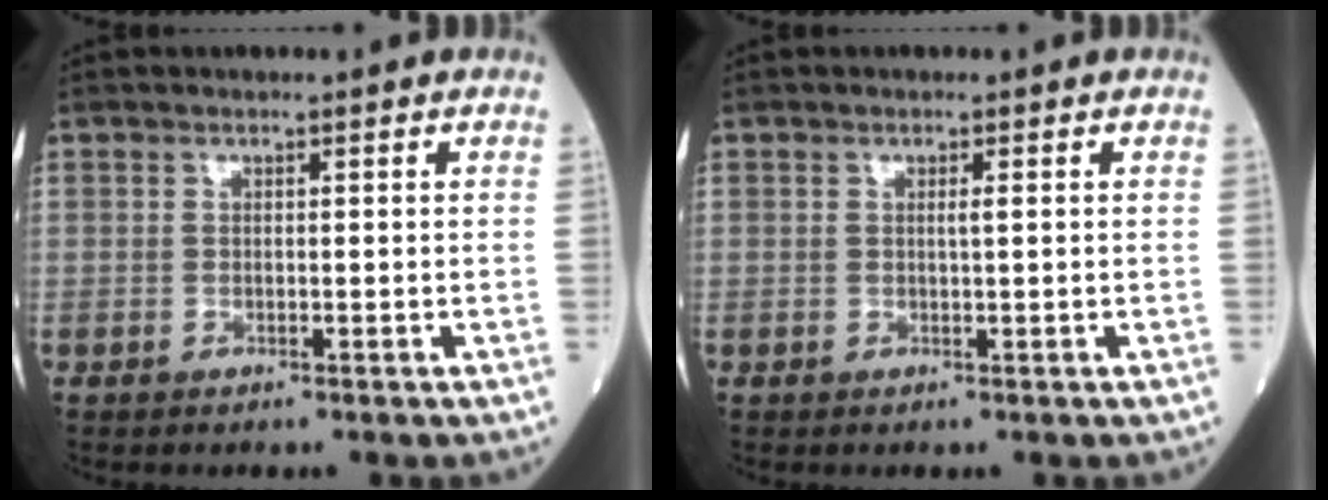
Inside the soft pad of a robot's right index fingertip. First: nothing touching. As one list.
[{"total": 0.7, "force": [0.3, -0.1, 0.6], "torque": [-0.013, 0.001, 0.007]}]